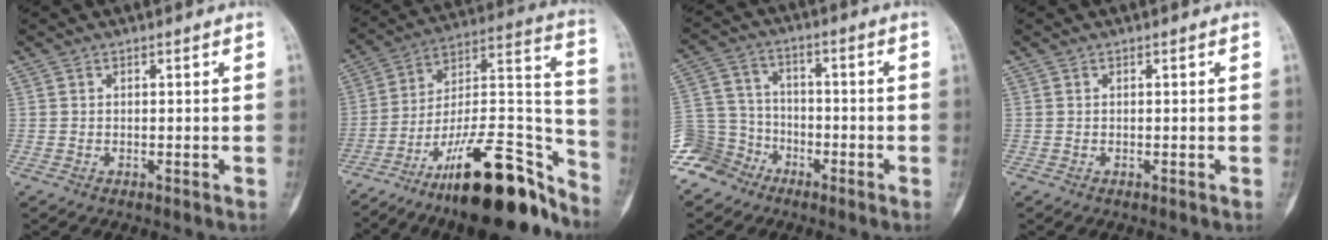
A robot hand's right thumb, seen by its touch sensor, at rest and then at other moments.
{"total": 26.5, "force": [-18.3, 8.2, 17.3], "torque": [-0.200, 0.118, -0.296]}
{"total": 9.0, "force": [-6.3, 6.5, 0.5], "torque": [0.015, 0.053, -0.132]}
{"total": 0.0}